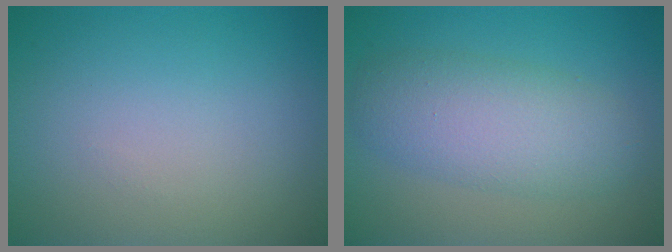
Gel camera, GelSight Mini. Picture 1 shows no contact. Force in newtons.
{"total": 5.4, "press": 5.4, "slide": 0.1}